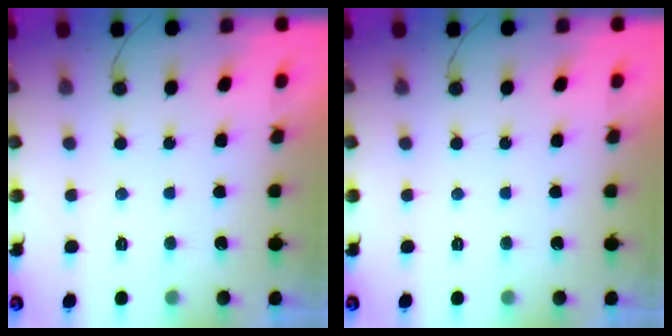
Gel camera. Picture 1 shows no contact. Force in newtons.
{"total": 0.0}